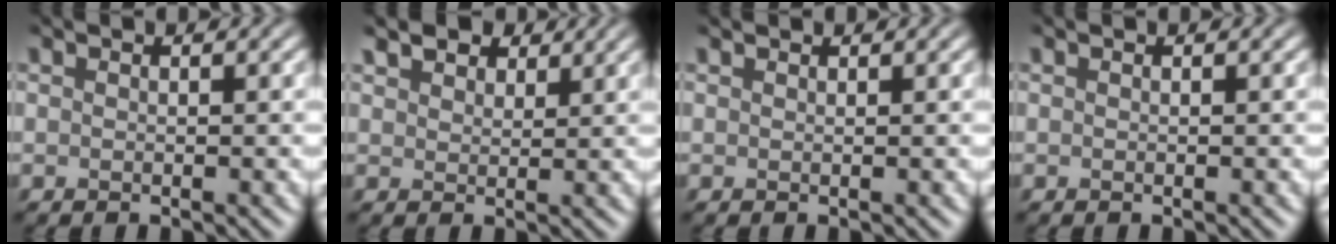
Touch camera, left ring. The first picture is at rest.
{"total": 3.5, "force": [2.7, 1.8, 1.3], "torque": [-0.033, 0.000, 0.050]}
{"total": 0.6, "force": [0.6, 0.0, 0.0], "torque": [-0.001, 0.001, 0.011]}
{"total": 0.0}